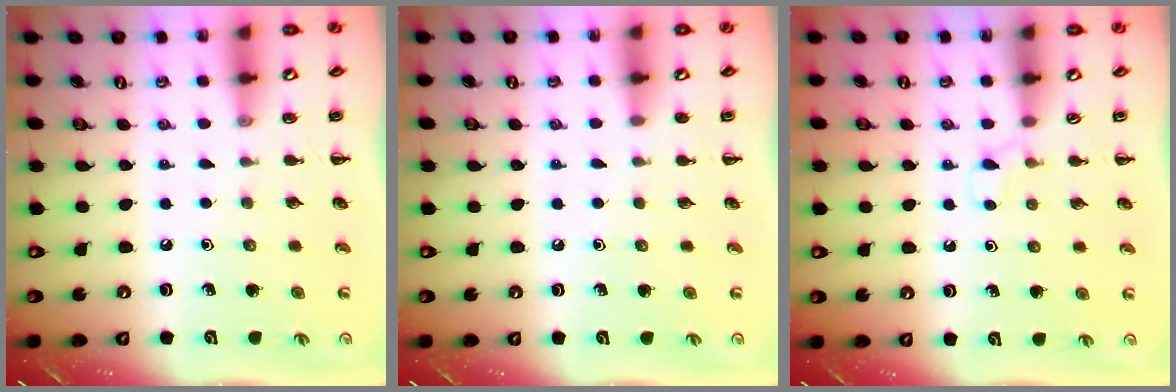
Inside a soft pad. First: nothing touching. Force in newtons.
{"total": 1.9, "press": 1.9, "slide": 0.4}
{"total": 3.1, "press": 2.9, "slide": 1.2}